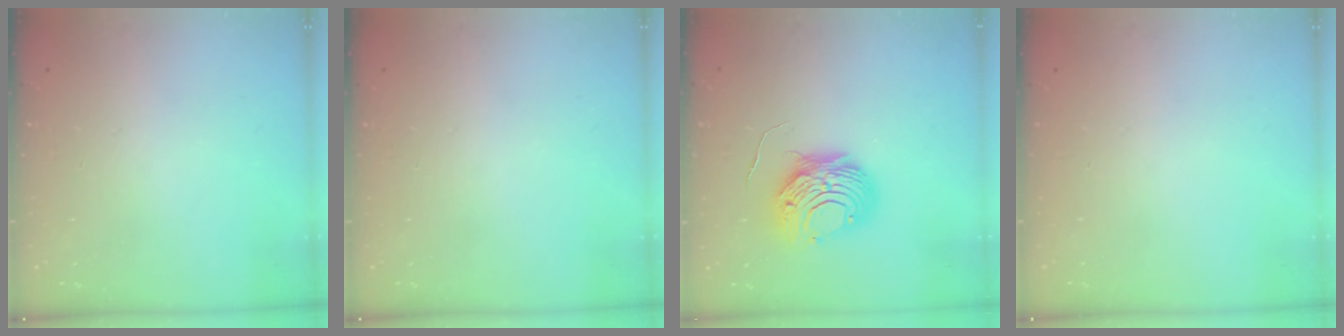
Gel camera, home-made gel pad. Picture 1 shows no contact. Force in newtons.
{"total": 0.0}
{"total": 9.4, "press": 9.4, "slide": 1.0}
{"total": 0.0}